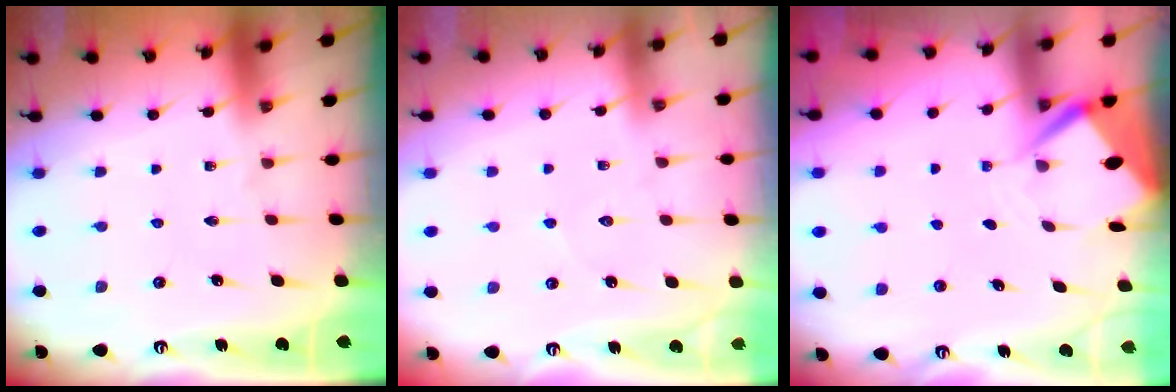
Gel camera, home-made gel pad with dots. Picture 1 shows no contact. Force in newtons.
{"total": 3.8, "press": 3.8, "slide": 0.5}
{"total": 4.0, "press": 4.0, "slide": 0.1}